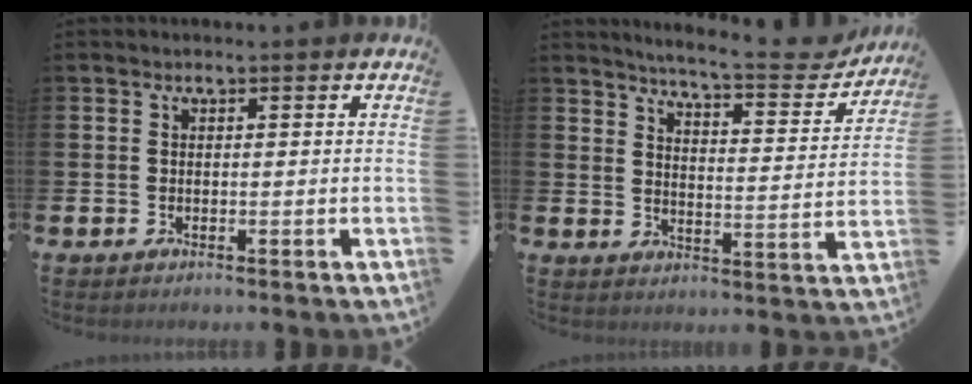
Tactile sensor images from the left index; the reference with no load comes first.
{"total": 6.9, "force": [6.6, 0.6, 2.1], "torque": [-0.055, -0.048, 0.108]}